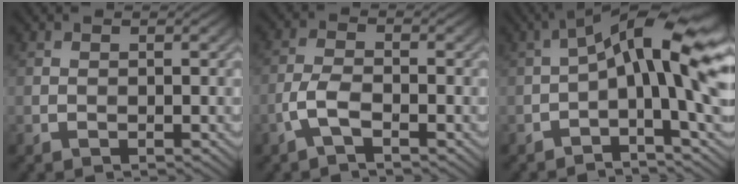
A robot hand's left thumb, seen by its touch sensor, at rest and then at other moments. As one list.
[{"total": 3.4, "force": [-1.8, 1.1, 2.6], "torque": [-0.065, 0.005, -0.046]}, {"total": 13.3, "force": [0.6, 3.4, 12.8], "torque": [-0.205, 0.023, -0.003]}]